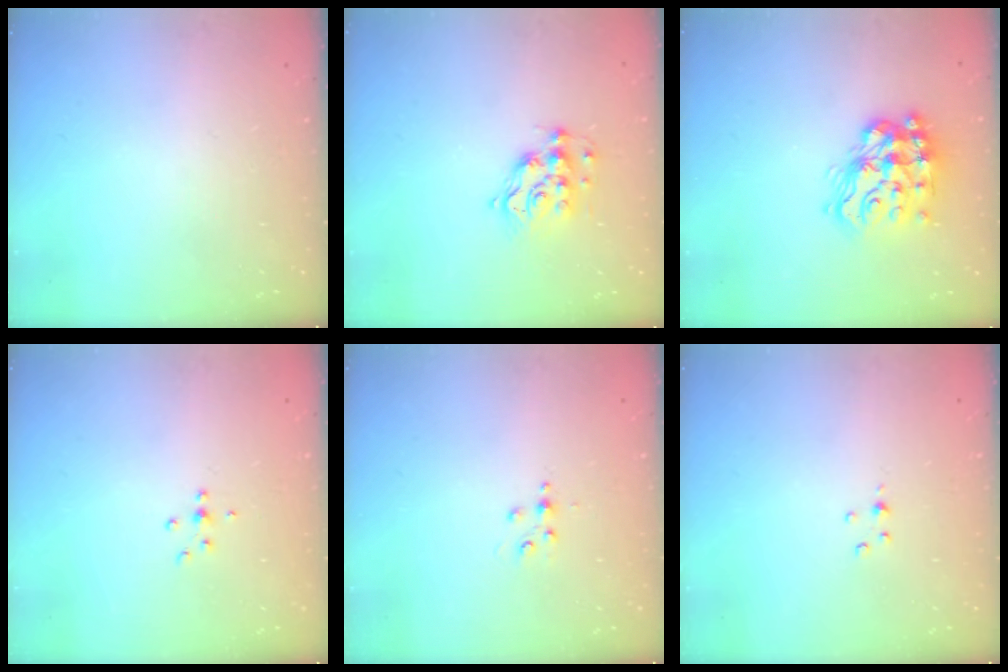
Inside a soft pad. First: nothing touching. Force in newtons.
{"total": 10.7, "press": 10.7, "slide": 0.6}
{"total": 17.2, "press": 17.1, "slide": 1.3}
{"total": 4.9, "press": 4.8, "slide": 1.1}
{"total": 3.2, "press": 3.2, "slide": 0.5}
{"total": 2.5, "press": 2.5, "slide": 0.3}